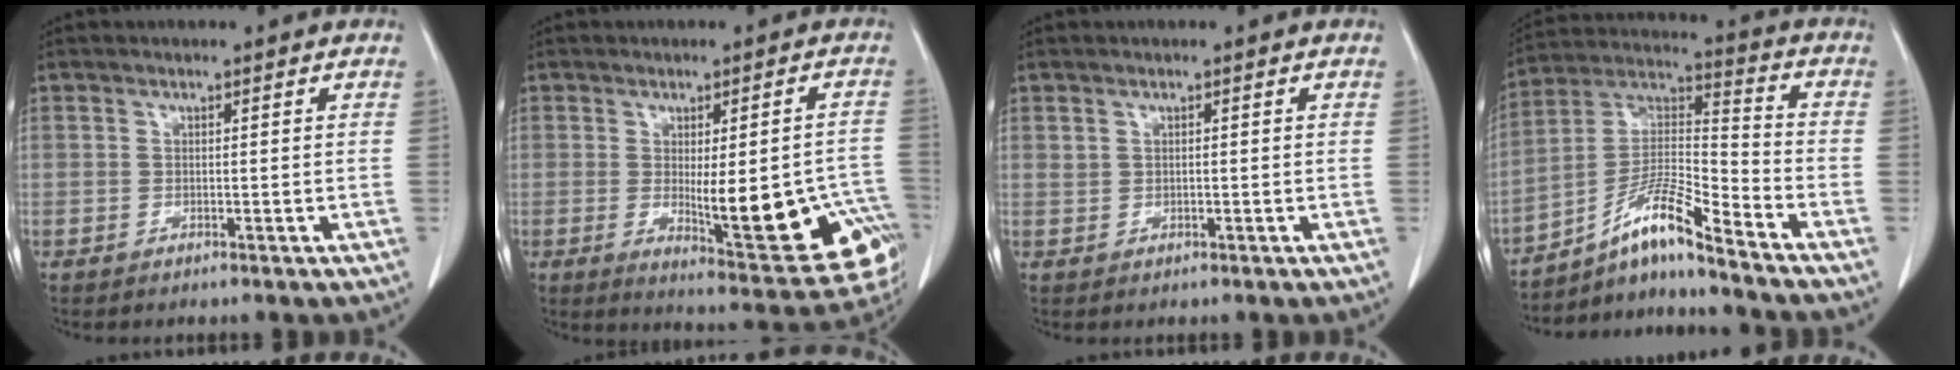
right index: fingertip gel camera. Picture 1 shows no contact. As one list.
[{"total": 17.5, "force": [-4.6, 4.9, 16.1], "torque": [-0.120, 0.011, -0.037]}, {"total": 0.6, "force": [0.3, 0.3, 0.3], "torque": [-0.006, 0.009, 0.011]}, {"total": 10.8, "force": [-8.4, -0.5, 6.8], "torque": [-0.135, 0.009, -0.153]}]